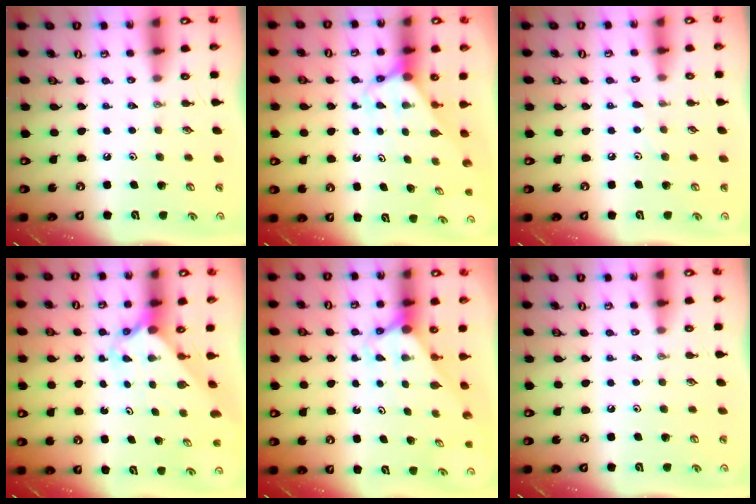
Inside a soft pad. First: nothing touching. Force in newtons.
{"total": 2.8, "press": 2.8, "slide": 0.2}
{"total": 3.3, "press": 3.3, "slide": 0.2}
{"total": 2.1, "press": 2.1, "slide": 0.1}
{"total": 3.0, "press": 3.0, "slide": 0.0}
{"total": 0.0}